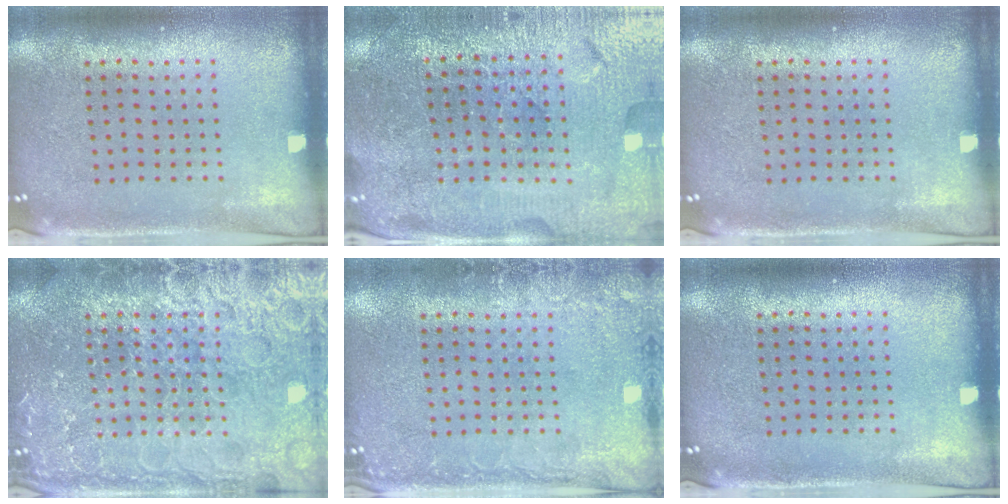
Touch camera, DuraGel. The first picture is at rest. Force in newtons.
{"total": 3.4, "press": 3.4, "slide": 0.2}
{"total": 0.0}
{"total": 7.0, "press": 6.9, "slide": 0.8}
{"total": 2.4, "press": 2.4, "slide": 0.4}
{"total": 0.0}